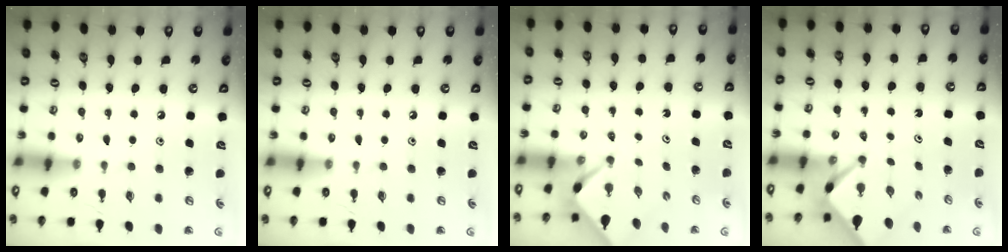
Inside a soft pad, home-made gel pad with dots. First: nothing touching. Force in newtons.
{"total": 0.0}
{"total": 2.2, "press": 2.2, "slide": 0.2}
{"total": 2.5, "press": 2.5, "slide": 0.3}